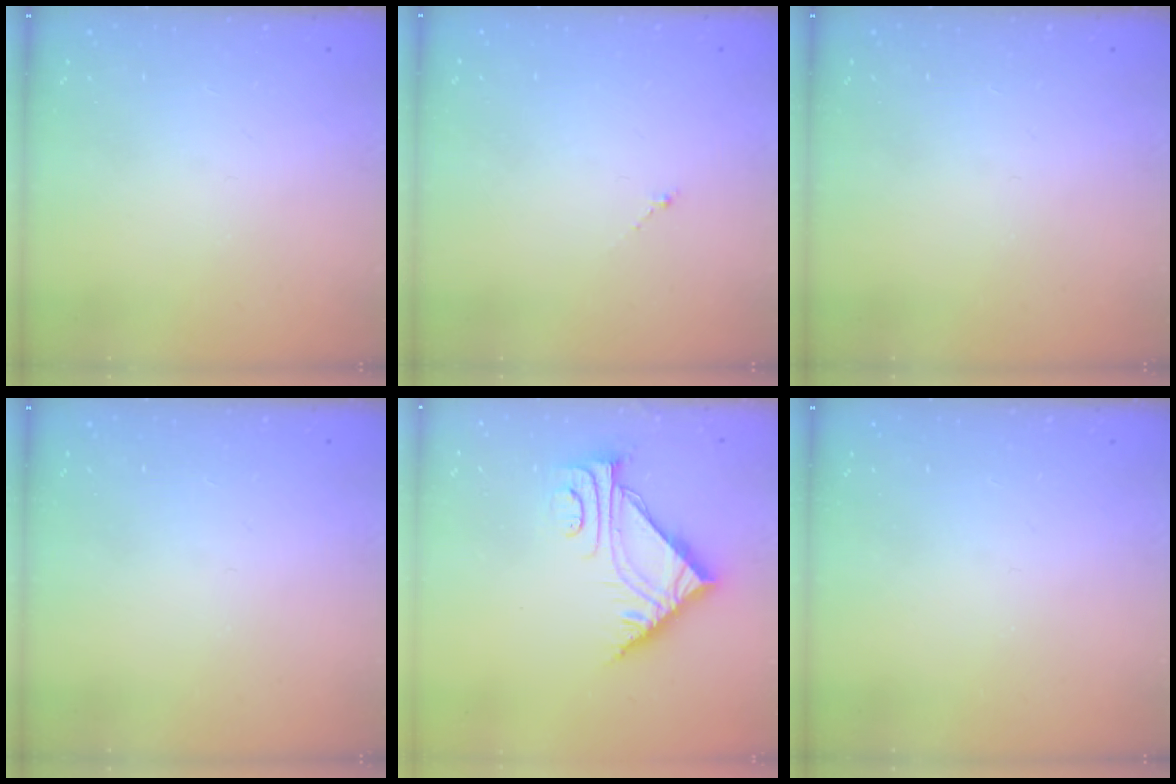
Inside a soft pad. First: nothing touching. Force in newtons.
{"total": 0.0}
{"total": 0.0}
{"total": 0.0}
{"total": 7.7, "press": 7.7, "slide": 0.4}
{"total": 0.0}